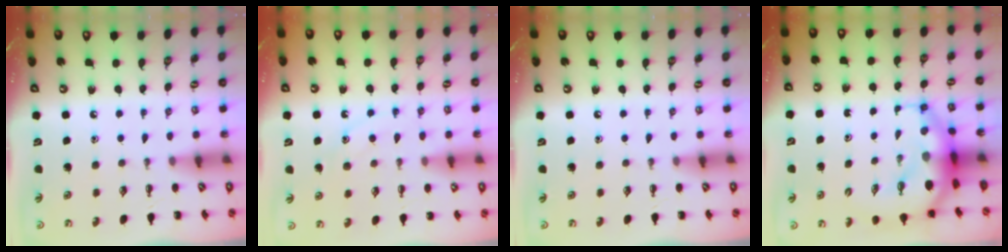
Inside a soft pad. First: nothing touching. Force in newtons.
{"total": 10.6, "press": 10.5, "slide": 0.7}
{"total": 0.0}
{"total": 9.3, "press": 9.0, "slide": 2.3}